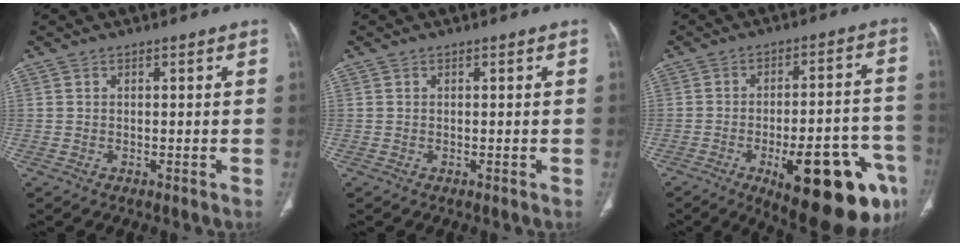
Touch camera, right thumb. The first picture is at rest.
{"total": 0.0}
{"total": 23.6, "force": [-10.5, 7.8, 19.6], "torque": [-0.193, 0.043, -0.132]}